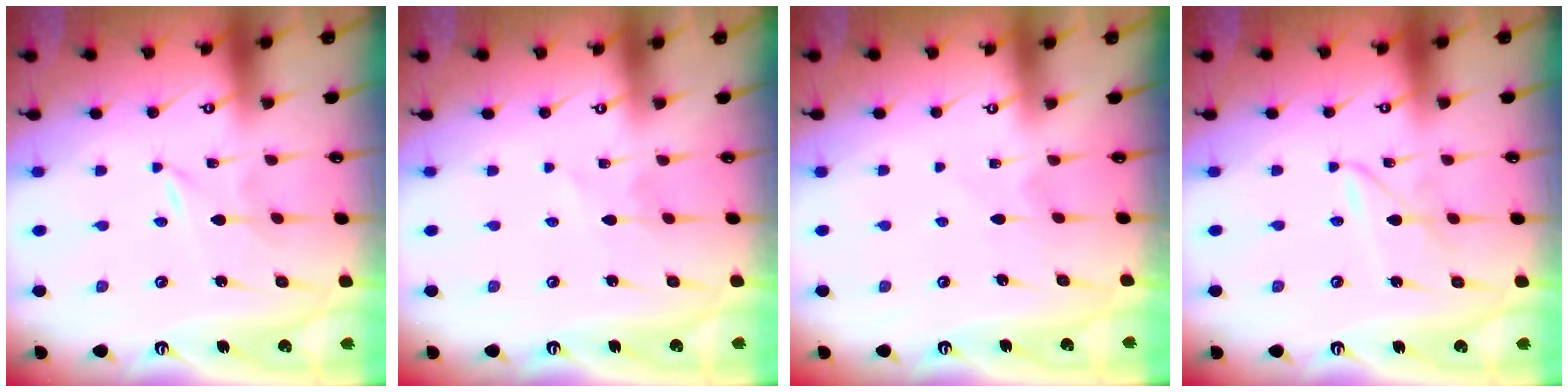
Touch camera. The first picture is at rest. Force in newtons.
{"total": 1.5, "press": 1.4, "slide": 0.2}
{"total": 3.0, "press": 3.0, "slide": 0.3}
{"total": 2.3, "press": 2.3, "slide": 0.2}